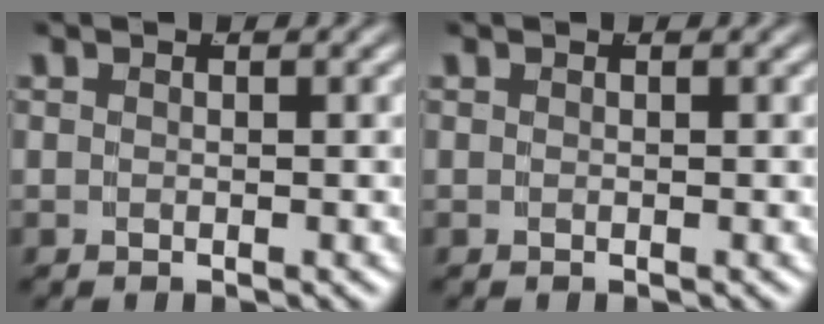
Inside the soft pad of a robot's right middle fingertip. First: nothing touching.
{"total": 0.0}